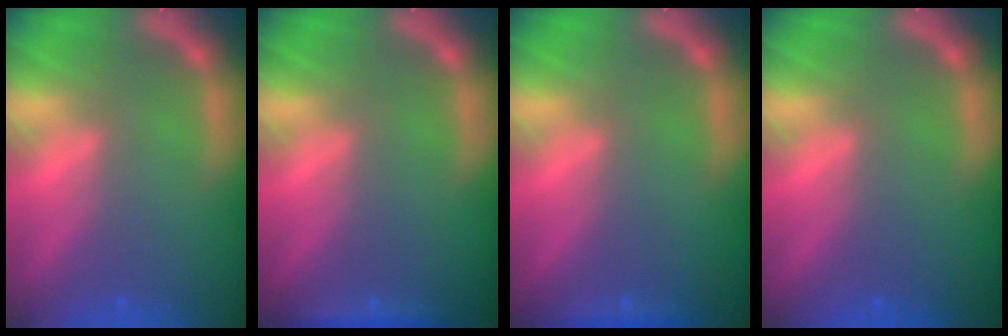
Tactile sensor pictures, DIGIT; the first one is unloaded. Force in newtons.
{"total": 1.4}
{"total": 0.9}
{"total": 0.0}